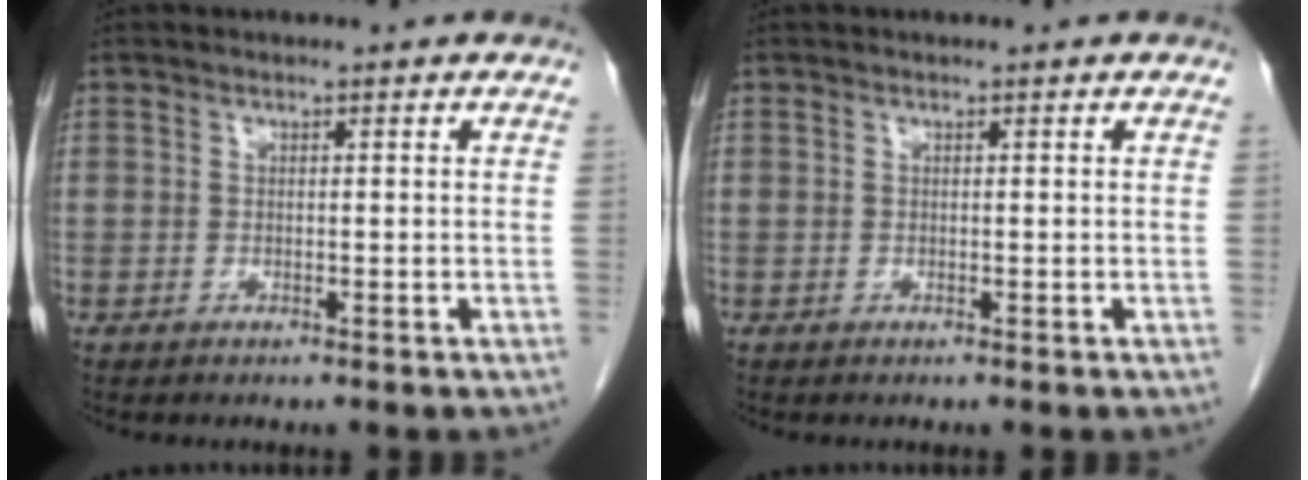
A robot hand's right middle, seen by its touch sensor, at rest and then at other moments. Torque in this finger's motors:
{"motor_torque": [0.27, -0.05, 0.09, 0.01]}